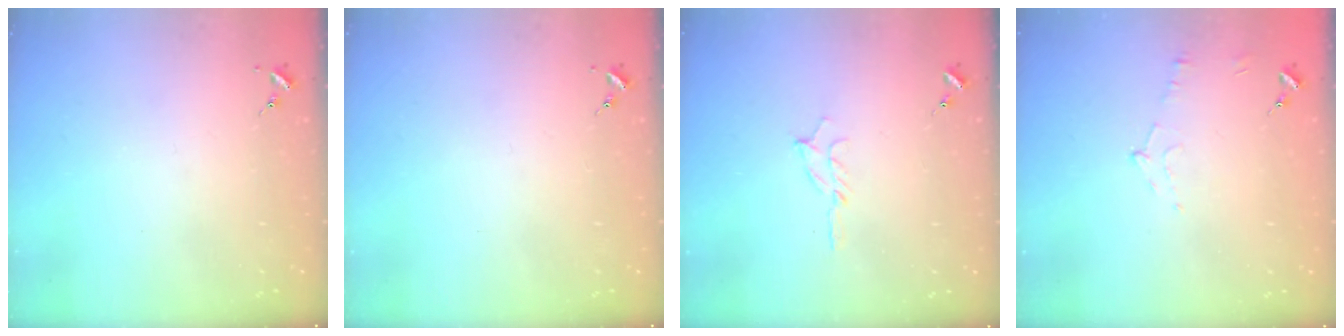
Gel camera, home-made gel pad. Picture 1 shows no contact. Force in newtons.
{"total": 0.0}
{"total": 5.0, "press": 5.0, "slide": 0.6}
{"total": 5.4, "press": 5.4, "slide": 0.7}